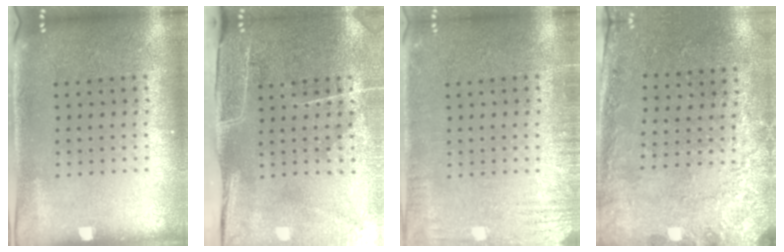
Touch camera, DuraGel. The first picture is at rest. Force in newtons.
{"total": 4.7, "press": 3.8, "slide": 2.8}
{"total": 2.5, "press": 2.5, "slide": 0.4}
{"total": 2.7, "press": 2.0, "slide": 1.9}